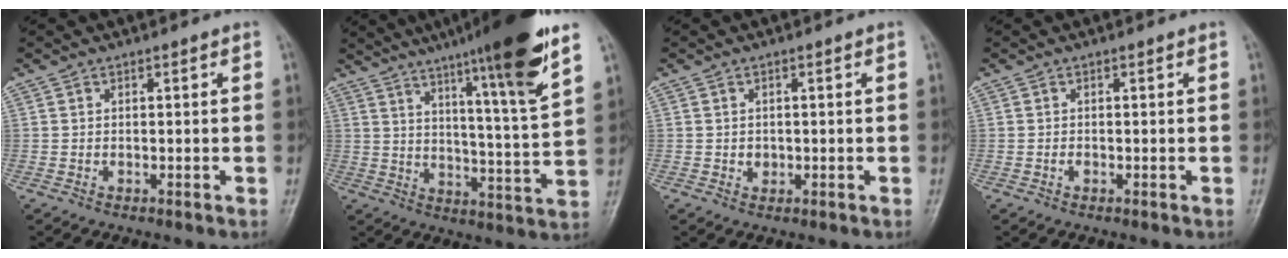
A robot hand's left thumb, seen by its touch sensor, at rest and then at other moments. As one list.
[{"total": 19.0, "force": [11.9, 0.5, 14.8], "torque": [-0.211, -0.055, 0.173]}, {"total": 1.3, "force": [0.0, 1.2, 0.6], "torque": [-0.007, 0.000, 0.004]}, {"total": 0.5, "force": [-0.2, 0.4, 0.4], "torque": [-0.004, 0.000, -0.005]}]